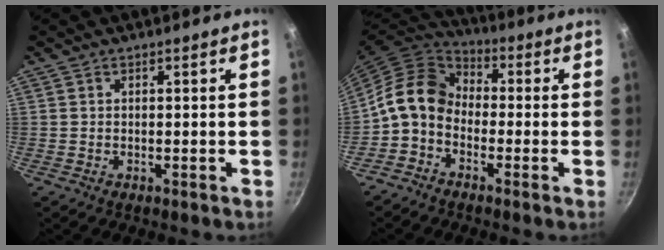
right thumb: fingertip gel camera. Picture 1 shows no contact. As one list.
[{"total": 10.3, "force": [-2.2, 7.8, 6.3], "torque": [-0.096, 0.043, -0.068]}]